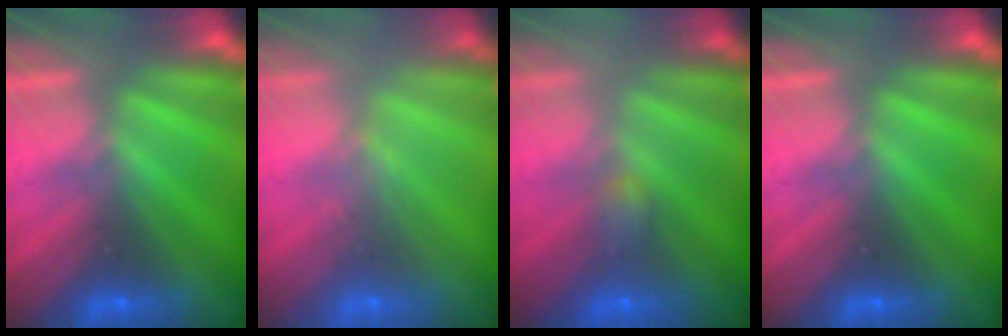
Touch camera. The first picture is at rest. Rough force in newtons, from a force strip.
{"total": 2.4}
{"total": 2.2}
{"total": 0.0}